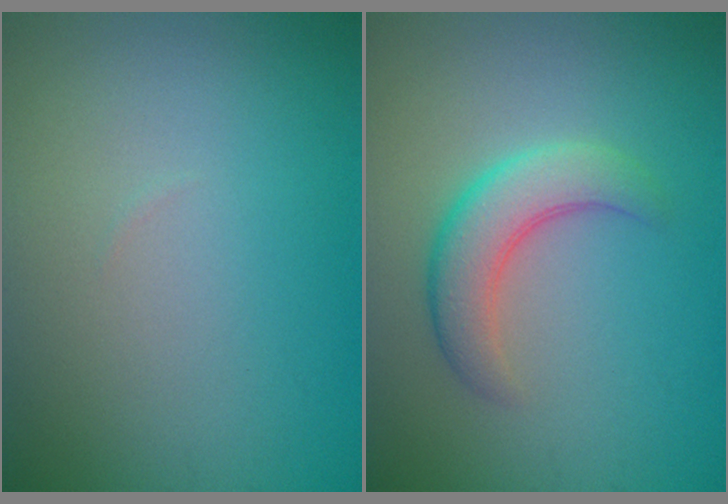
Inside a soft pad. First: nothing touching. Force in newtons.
{"total": 3.9, "press": 3.9, "slide": 0.2}